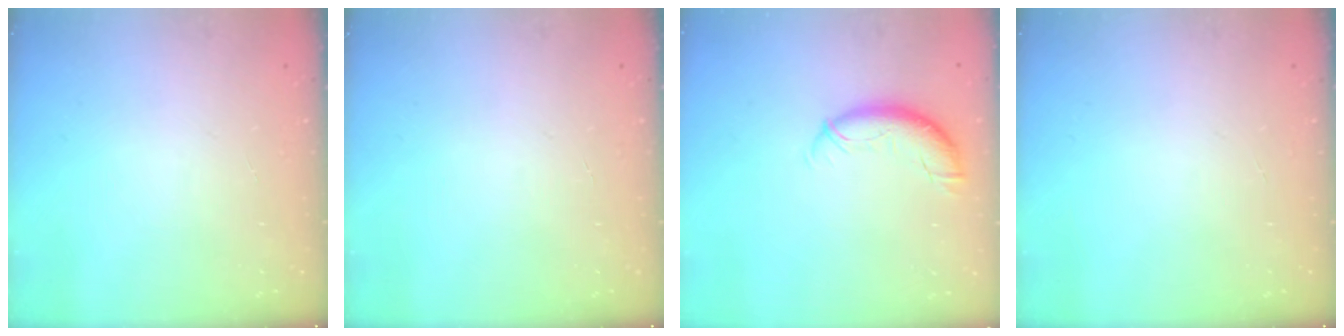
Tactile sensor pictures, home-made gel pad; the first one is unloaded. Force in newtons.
{"total": 0.0}
{"total": 9.8, "press": 9.5, "slide": 2.3}
{"total": 0.0}